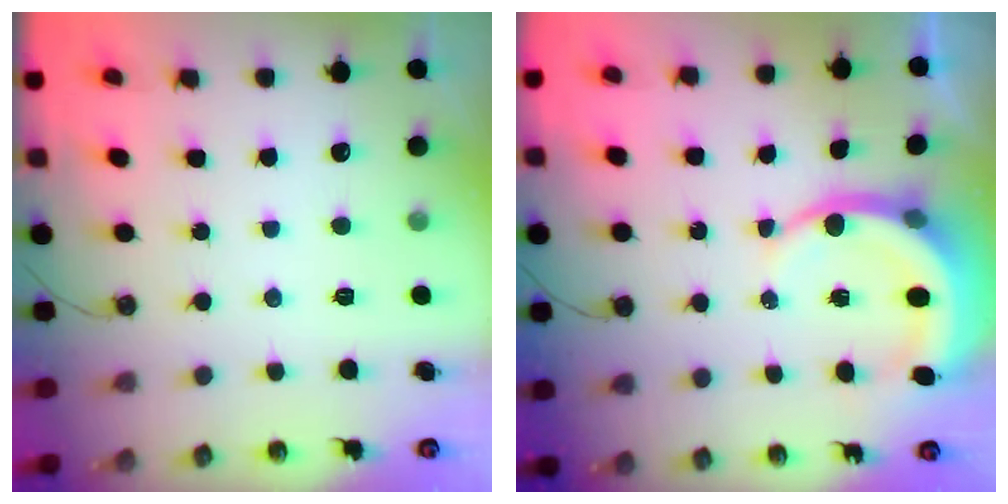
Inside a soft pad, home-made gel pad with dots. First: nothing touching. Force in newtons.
{"total": 9.3, "press": 9.1, "slide": 2.2}